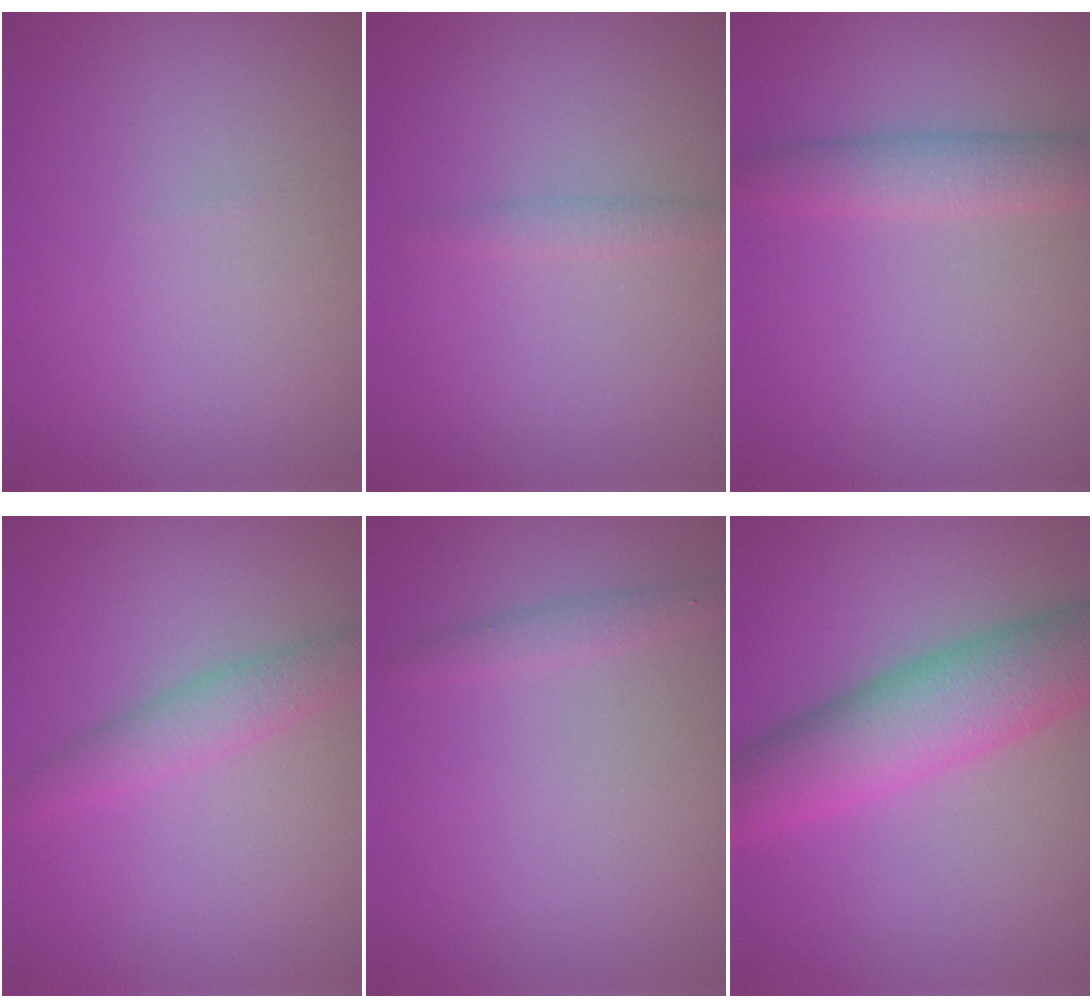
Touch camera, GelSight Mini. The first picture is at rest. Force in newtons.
{"total": 1.1, "press": 1.1, "slide": 0.0}
{"total": 2.9, "press": 2.9, "slide": 0.2}
{"total": 2.7, "press": 2.7, "slide": 0.0}
{"total": 1.3, "press": 1.3, "slide": 0.0}
{"total": 7.5, "press": 7.5, "slide": 0.2}